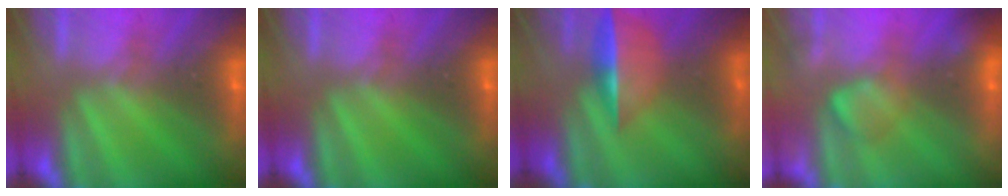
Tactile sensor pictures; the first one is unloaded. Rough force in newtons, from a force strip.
{"total": 0.0}
{"total": 1.6}
{"total": 2.4}